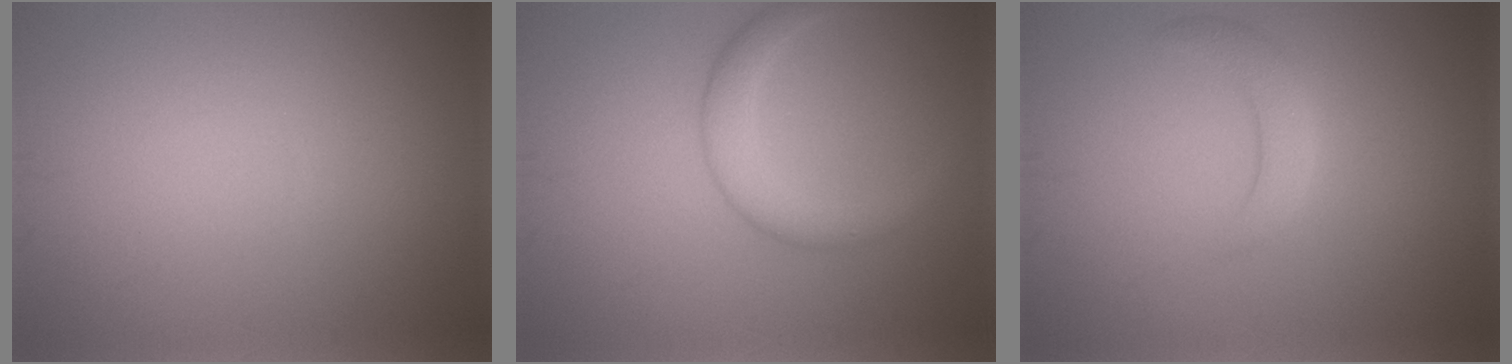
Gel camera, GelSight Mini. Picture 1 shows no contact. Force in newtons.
{"total": 3.5, "press": 3.5, "slide": 0.1}
{"total": 2.4, "press": 2.4, "slide": 0.2}